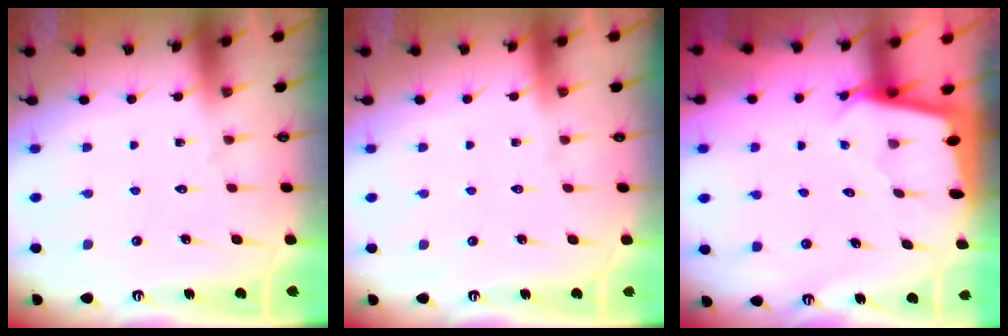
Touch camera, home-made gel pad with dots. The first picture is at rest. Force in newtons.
{"total": 0.6, "press": 0.6, "slide": 0.2}
{"total": 2.3, "press": 2.3, "slide": 0.1}